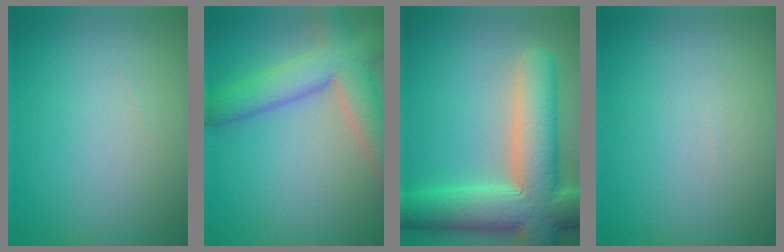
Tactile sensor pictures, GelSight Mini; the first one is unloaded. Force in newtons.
{"total": 7.1, "press": 7.1, "slide": 0.3}
{"total": 11.1, "press": 11.0, "slide": 1.0}
{"total": 0.0}